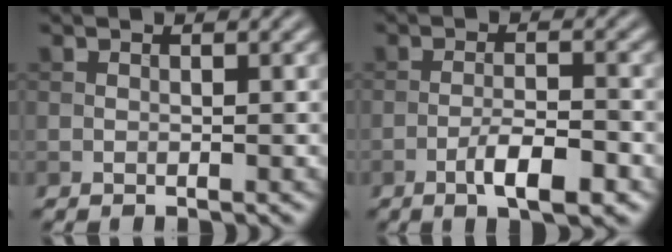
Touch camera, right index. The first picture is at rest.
{"total": 4.4, "force": [-2.3, 1.1, 3.6], "torque": [-0.066, 0.003, -0.039]}